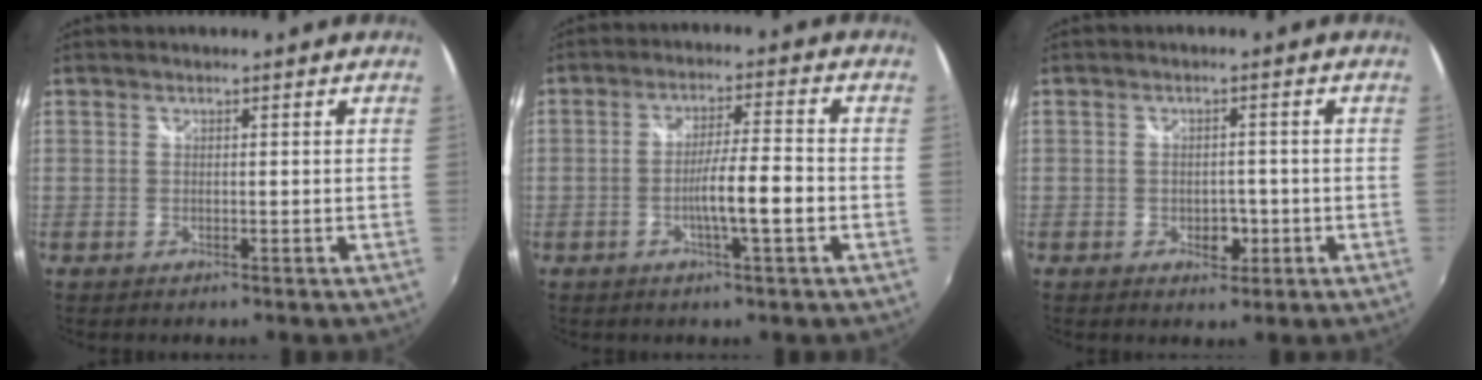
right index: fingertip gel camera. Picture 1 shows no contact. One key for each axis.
{"total": 6.9, "fx": -2.3, "fy": 0.0, "fz": 6.5, "tx": -0.112, "ty": -0.005, "tz": -0.036}
{"total": 3.4, "fx": -1.2, "fy": 2.5, "fz": 2.0, "tx": -0.035, "ty": 0.000, "tz": -0.013}